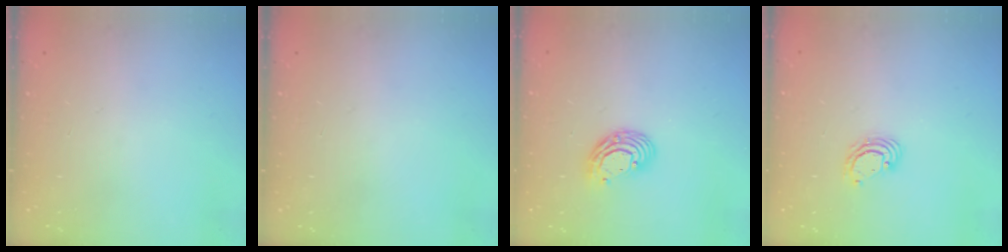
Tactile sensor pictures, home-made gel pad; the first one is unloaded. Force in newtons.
{"total": 0.0}
{"total": 8.4, "press": 8.3, "slide": 1.5}
{"total": 3.8, "press": 3.8, "slide": 0.1}